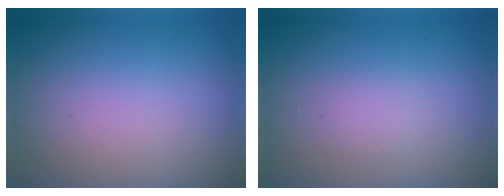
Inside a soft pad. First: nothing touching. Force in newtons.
{"total": 1.0, "press": 1.0, "slide": 0.0}